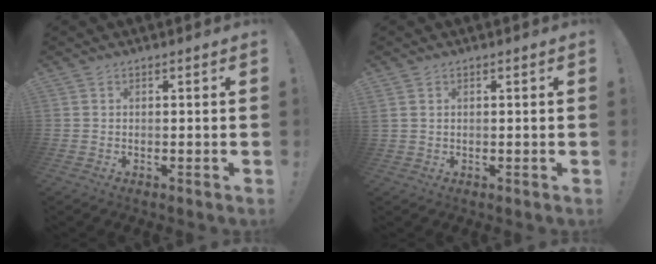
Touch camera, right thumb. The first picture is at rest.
{"total": 1.9, "force": [0.9, 1.2, 1.2], "torque": [-0.029, 0.005, 0.018]}